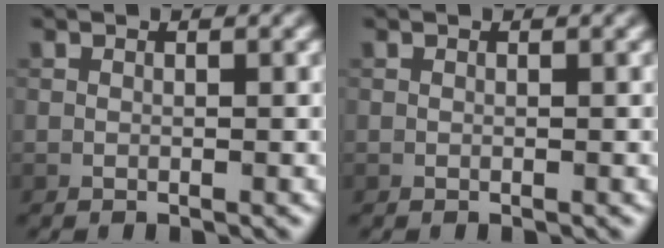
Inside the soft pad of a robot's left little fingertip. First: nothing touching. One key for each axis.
{"total": 0.0}